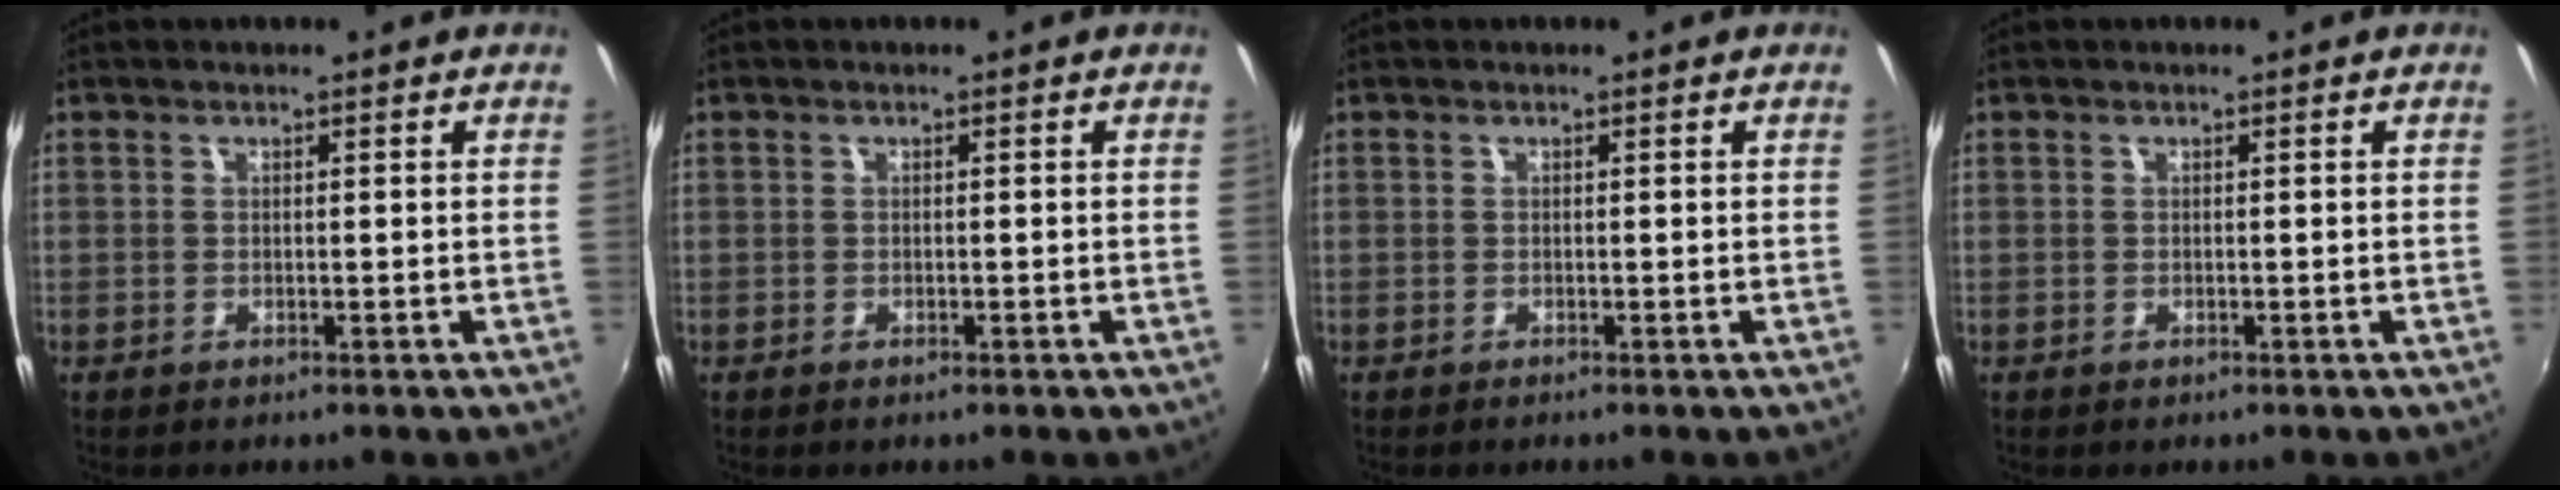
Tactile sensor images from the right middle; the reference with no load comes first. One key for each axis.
{"total": 0.6, "fx": -0.4, "fy": 0.3, "fz": 0.3, "tx": -0.005, "ty": -0.003, "tz": -0.007}
{"total": 0.0}
{"total": 0.0}